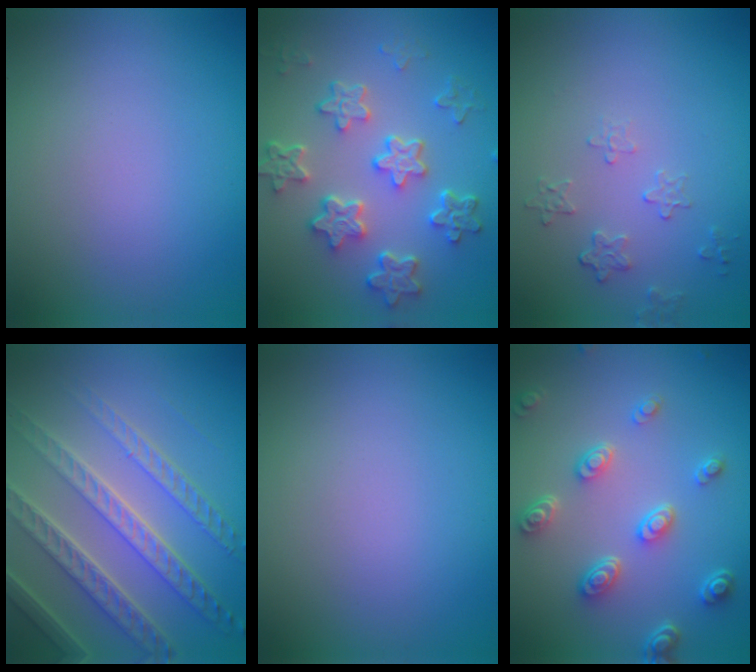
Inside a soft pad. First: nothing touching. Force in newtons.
{"total": 5.9, "press": 4.6, "slide": 3.7}
{"total": 1.6, "press": 0.9, "slide": 1.4}
{"total": 6.7, "press": 5.4, "slide": 4.0}
{"total": 0.0}
{"total": 4.5, "press": 3.4, "slide": 3.0}